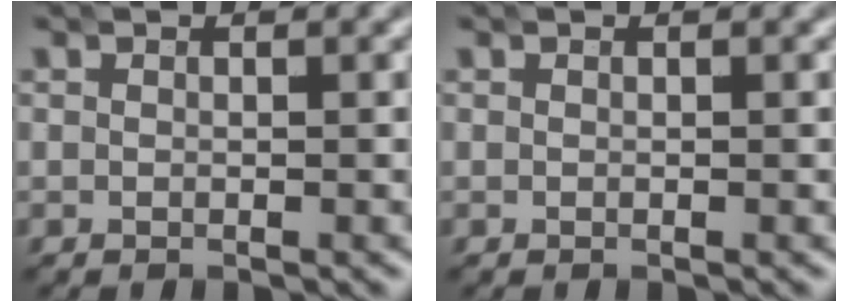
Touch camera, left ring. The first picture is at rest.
{"total": 0.0}